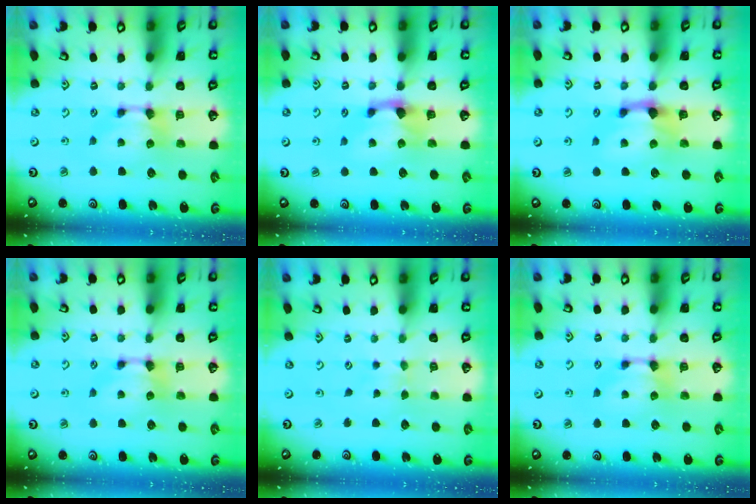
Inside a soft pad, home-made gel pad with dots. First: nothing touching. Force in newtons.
{"total": 1.3, "press": 0.5, "slide": 1.2}
{"total": 2.5, "press": 2.0, "slide": 1.5}
{"total": 0.0}
{"total": 2.4, "press": 2.4, "slide": 0.1}
{"total": 0.0}